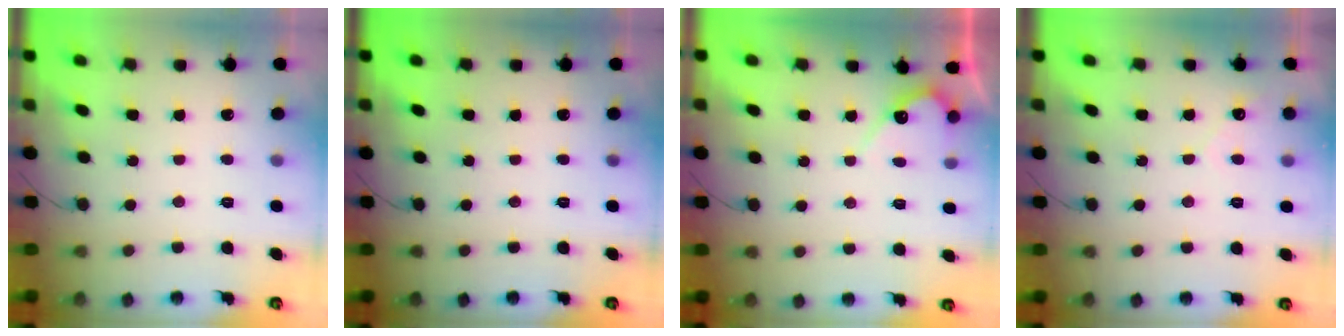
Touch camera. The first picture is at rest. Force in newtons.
{"total": 0.0}
{"total": 5.9, "press": 5.9, "slide": 0.2}
{"total": 2.4, "press": 2.4, "slide": 0.2}